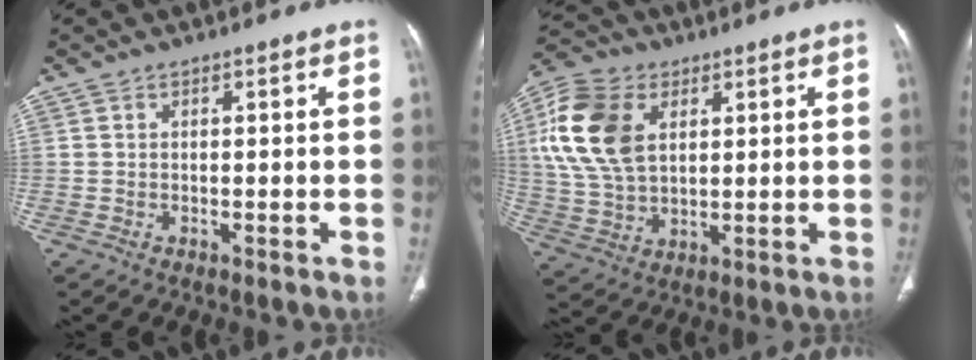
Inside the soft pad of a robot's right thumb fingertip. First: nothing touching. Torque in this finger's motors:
{"motor_torque": [-0.52, 1.75, 0.64, 0.51, 0.43]}